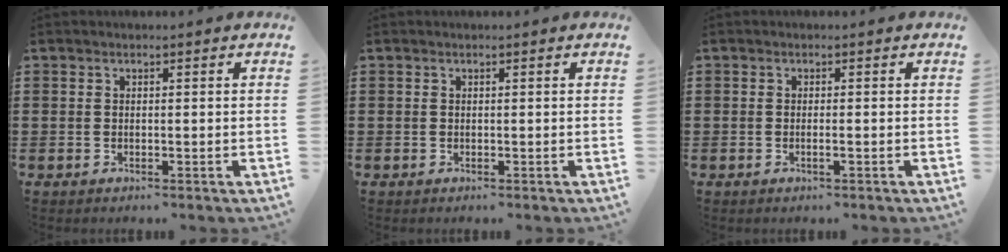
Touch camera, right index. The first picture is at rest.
{"total": 0.0}
{"total": 1.1, "force": [-0.4, -0.1, 1.0], "torque": [-0.015, -0.005, -0.007]}